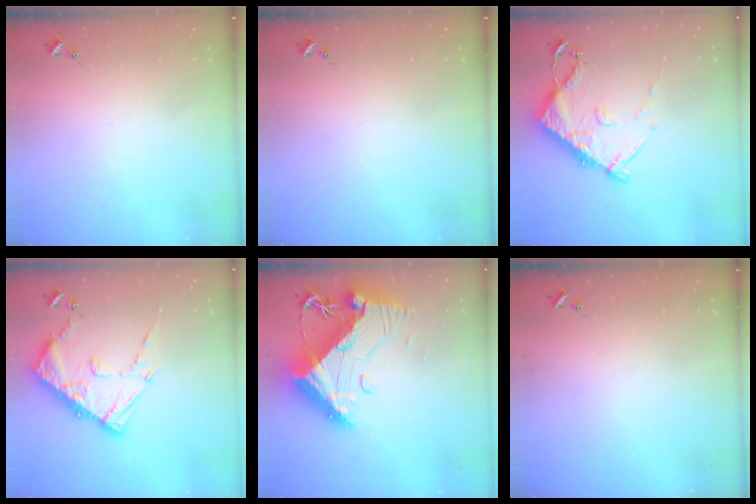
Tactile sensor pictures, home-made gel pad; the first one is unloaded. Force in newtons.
{"total": 0.0}
{"total": 10.7, "press": 10.7, "slide": 1.3}
{"total": 14.4, "press": 14.3, "slide": 1.4}
{"total": 19.4, "press": 19.3, "slide": 2.1}
{"total": 0.0}